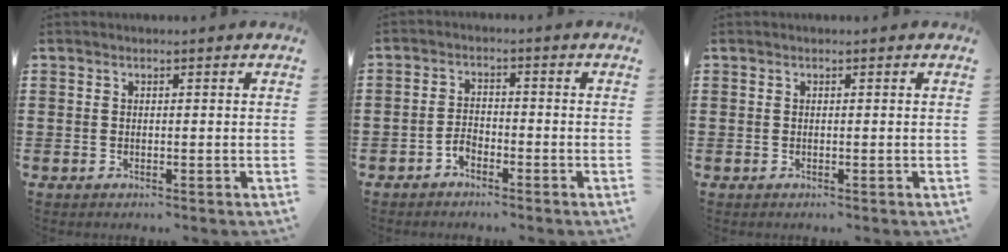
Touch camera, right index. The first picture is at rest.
{"total": 2.4, "force": [-1.8, 1.3, 0.7], "torque": [-0.020, 0.005, -0.038]}
{"total": 0.0}